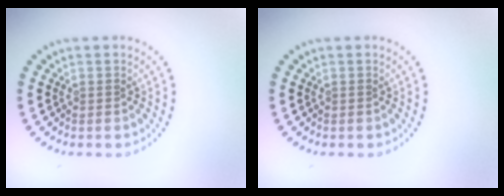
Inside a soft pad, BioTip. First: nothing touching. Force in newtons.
{"total": 0.0}